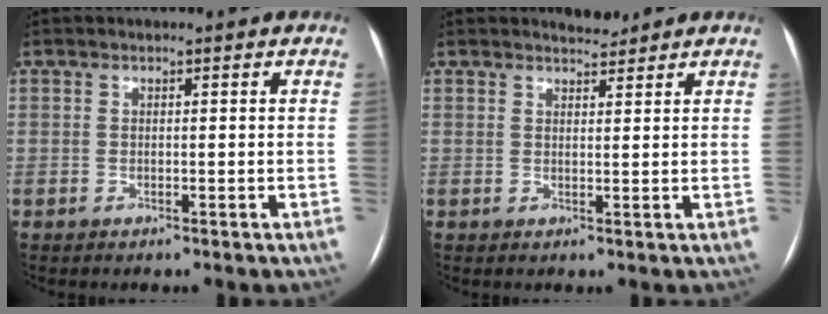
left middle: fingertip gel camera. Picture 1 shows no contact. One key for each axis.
{"total": 1.9, "fx": 1.9, "fy": 0.3, "fz": 0.1, "tx": -0.004, "ty": -0.002, "tz": 0.031}